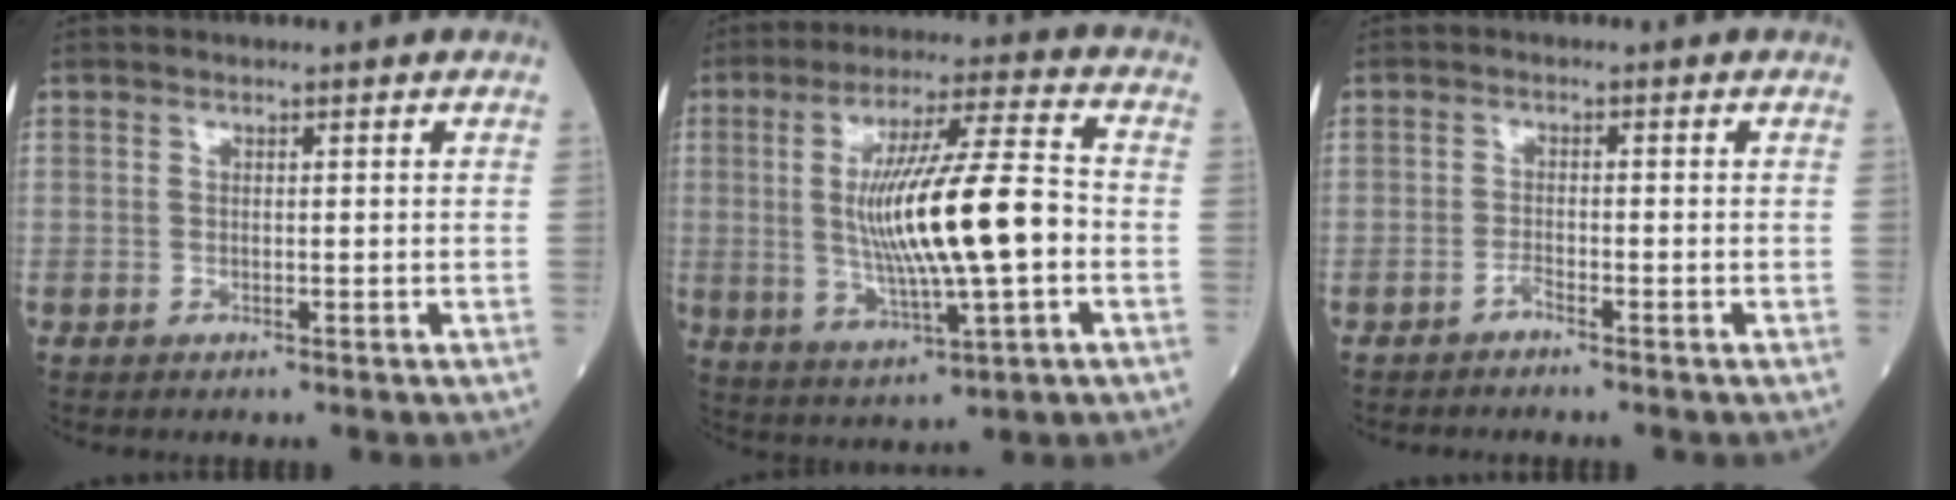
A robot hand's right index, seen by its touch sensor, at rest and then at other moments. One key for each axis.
{"total": 16.0, "fx": -1.0, "fy": 1.6, "fz": 15.9, "tx": -0.292, "ty": 0.003, "tz": -0.014}
{"total": 1.1, "fx": -1.0, "fy": 0.0, "fz": 0.4, "tx": -0.008, "ty": 0.000, "tz": -0.017}